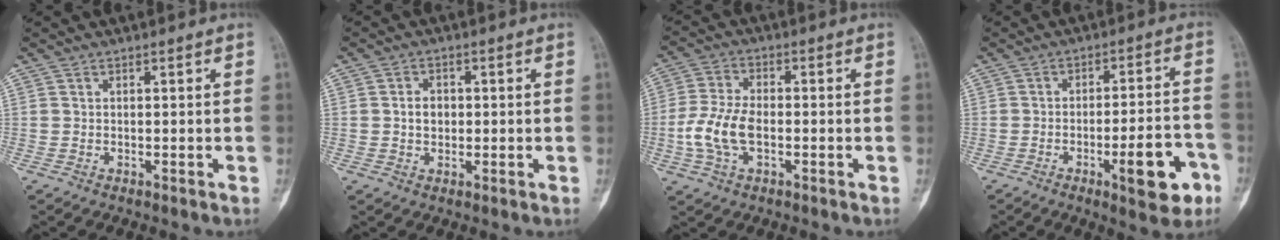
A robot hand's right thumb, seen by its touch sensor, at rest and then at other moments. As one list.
[{"total": 3.3, "force": [0.1, 2.6, 2.1], "torque": [-0.020, 0.006, 0.001]}, {"total": 9.0, "force": [-1.8, 5.0, 7.2], "torque": [-0.161, 0.015, -0.039]}, {"total": 11.8, "force": [-5.1, 3.4, 10.1], "torque": [-0.129, 0.027, -0.067]}]